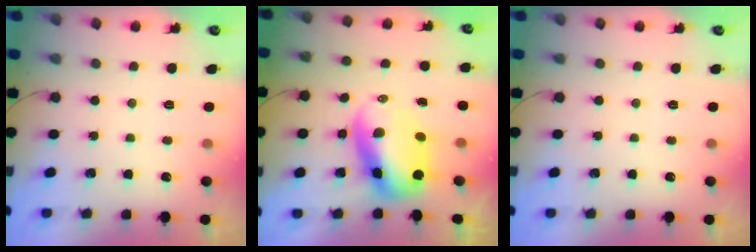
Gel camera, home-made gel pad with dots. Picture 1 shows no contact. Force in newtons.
{"total": 9.0, "press": 8.8, "slide": 1.9}
{"total": 0.0}